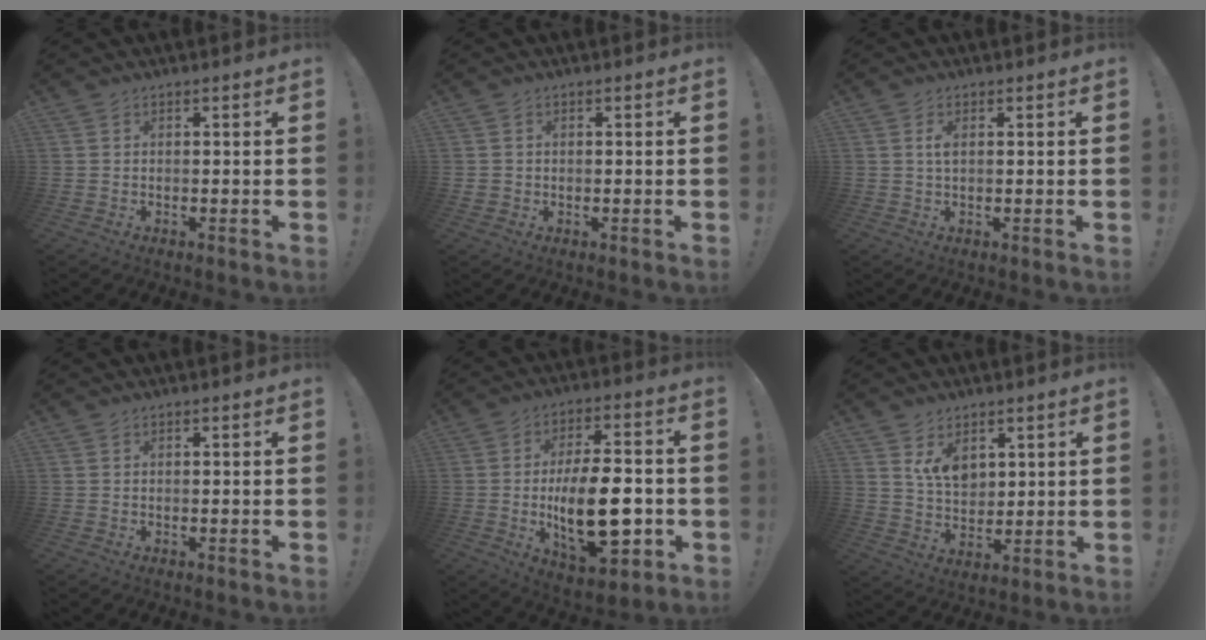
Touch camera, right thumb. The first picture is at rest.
{"total": 1.3, "force": [0.0, 1.3, 0.5], "torque": [-0.009, 0.002, 0.001]}
{"total": 2.1, "force": [0.5, 0.8, 1.9], "torque": [-0.039, 0.003, 0.006]}
{"total": 0.0}
{"total": 20.7, "force": [-3.6, 9.8, 17.9], "torque": [-0.293, 0.001, -0.051]}
{"total": 8.6, "force": [4.5, 5.8, 4.4], "torque": [-0.074, -0.025, 0.089]}